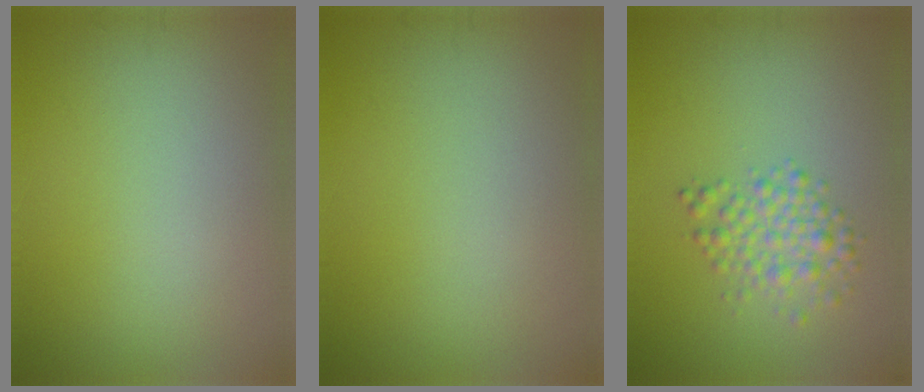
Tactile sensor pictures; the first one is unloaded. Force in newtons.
{"total": 0.0}
{"total": 2.9, "press": 2.9, "slide": 0.1}